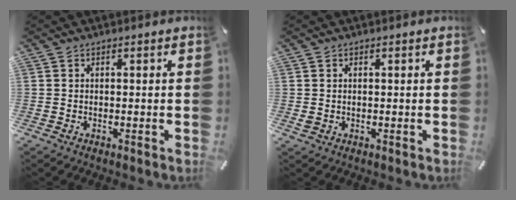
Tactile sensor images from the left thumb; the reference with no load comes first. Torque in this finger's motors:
{"motor_torque": [0.37, 0.61, 0.09, -0.03, 0.04]}